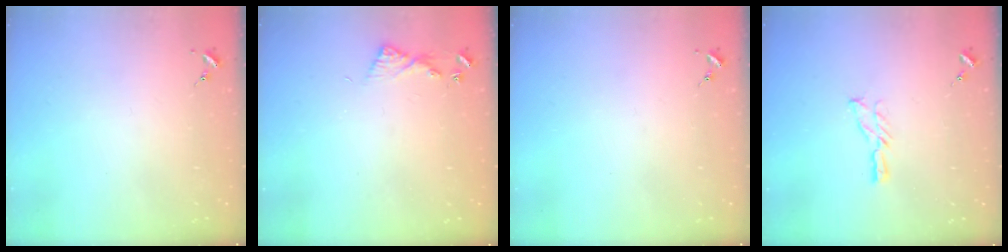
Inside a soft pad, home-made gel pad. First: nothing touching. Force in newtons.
{"total": 6.1, "press": 6.1, "slide": 0.6}
{"total": 0.0}
{"total": 5.8, "press": 5.8, "slide": 0.5}